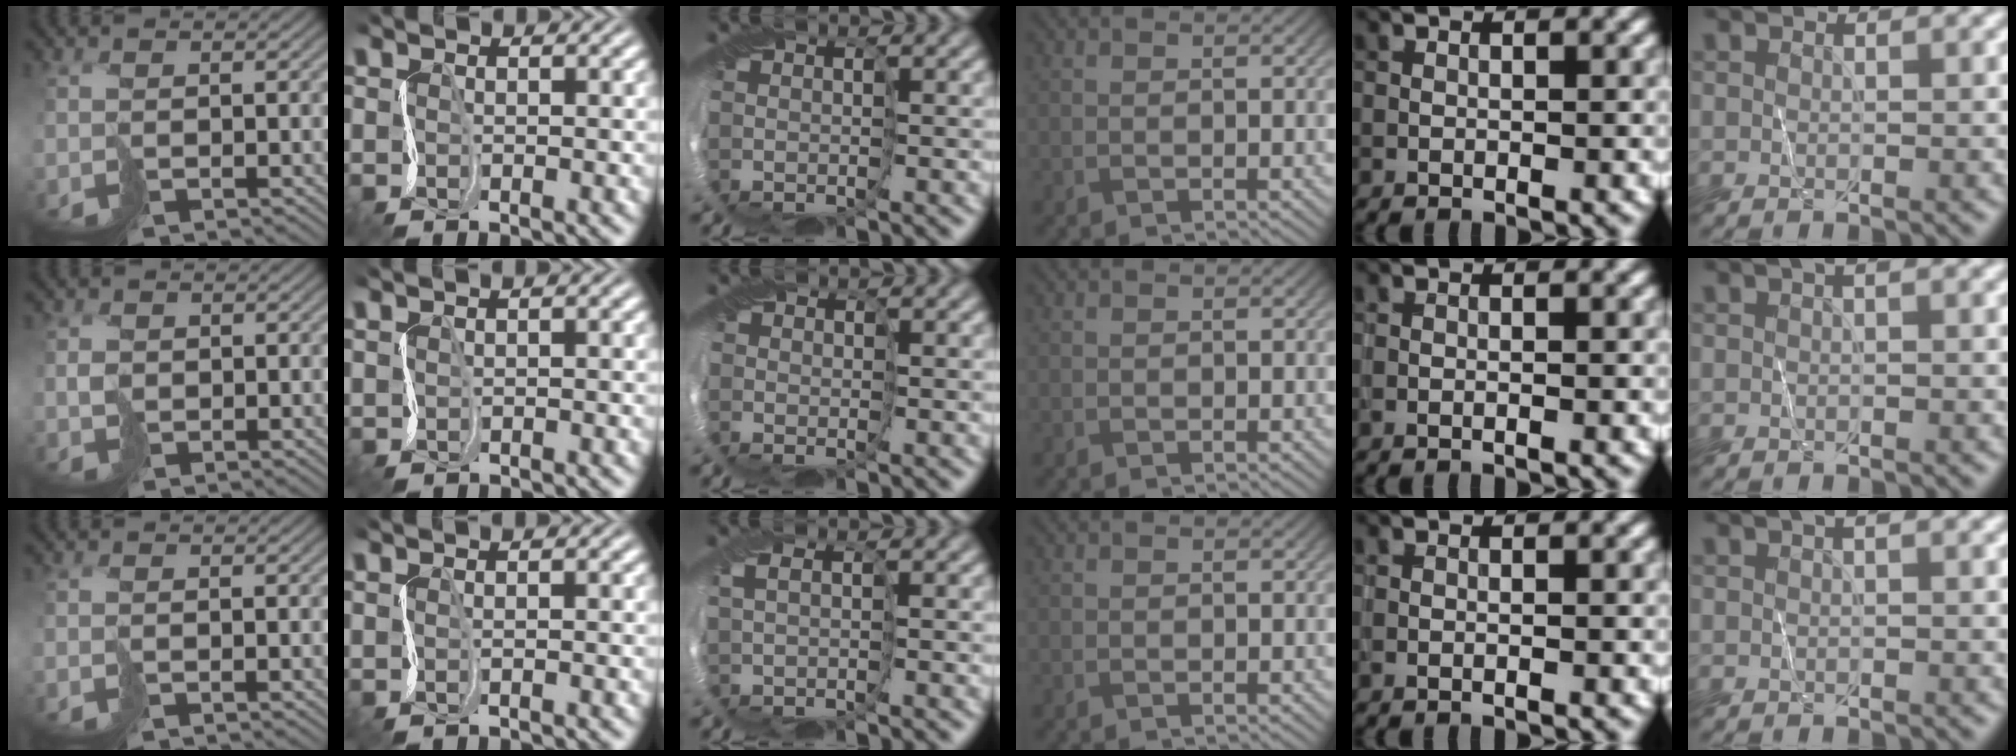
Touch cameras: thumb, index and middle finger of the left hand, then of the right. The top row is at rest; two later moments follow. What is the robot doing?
{"motion": "cut", "object": "bubble wrap"}